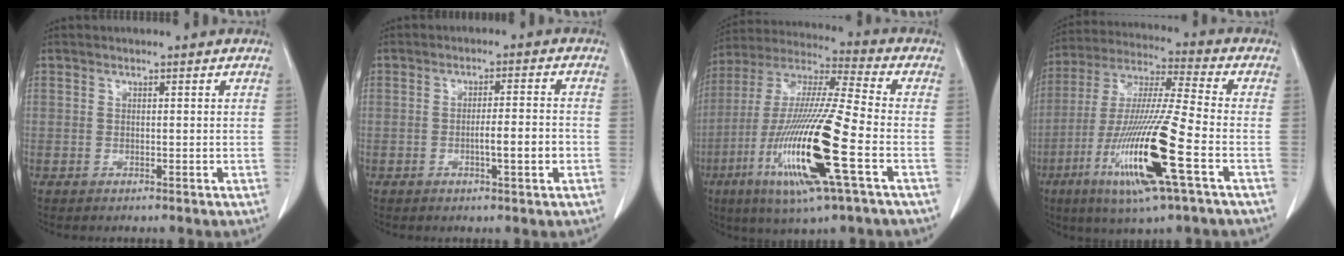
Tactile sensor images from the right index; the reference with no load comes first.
{"total": 4.8, "force": [-1.4, 0.3, 4.6], "torque": [-0.070, 0.003, -0.018]}
{"total": 20.6, "force": [-6.9, 1.1, 19.3], "torque": [-0.414, -0.032, -0.134]}
{"total": 18.4, "force": [-6.8, 0.3, 17.1], "torque": [-0.358, -0.028, -0.129]}